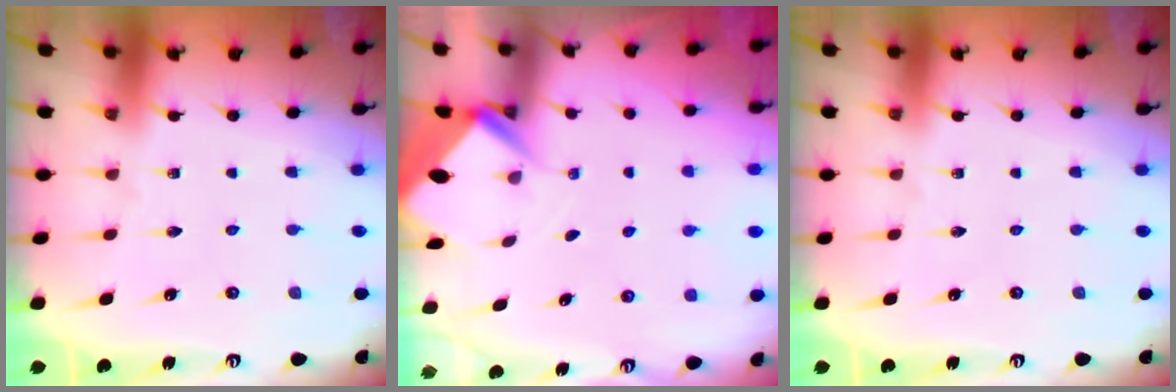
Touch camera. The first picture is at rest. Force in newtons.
{"total": 2.7, "press": 2.7, "slide": 0.0}
{"total": 0.0}